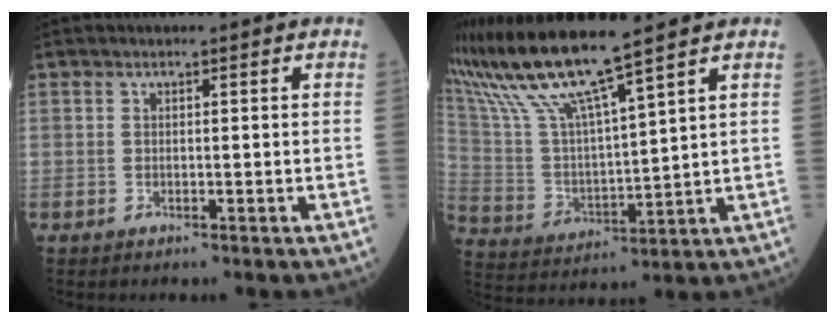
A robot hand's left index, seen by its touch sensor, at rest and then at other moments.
{"total": 13.6, "force": [10.9, -0.7, 8.1], "torque": [-0.172, 0.003, 0.219]}